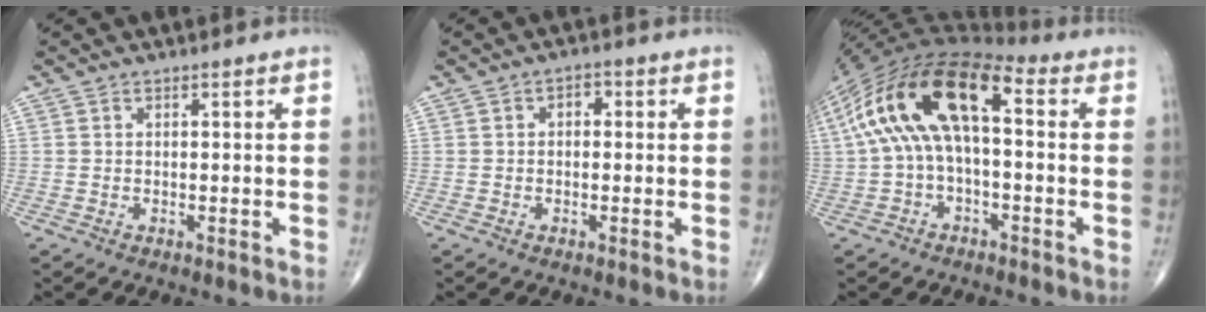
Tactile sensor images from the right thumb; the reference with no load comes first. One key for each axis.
{"total": 2.3, "fx": 0.3, "fy": 1.5, "fz": 1.7, "tx": -0.015, "ty": 0.010, "tz": 0.000}
{"total": 18.1, "fx": 1.9, "fy": 8.4, "fz": 15.9, "tx": -0.302, "ty": 0.053, "tz": 0.022}